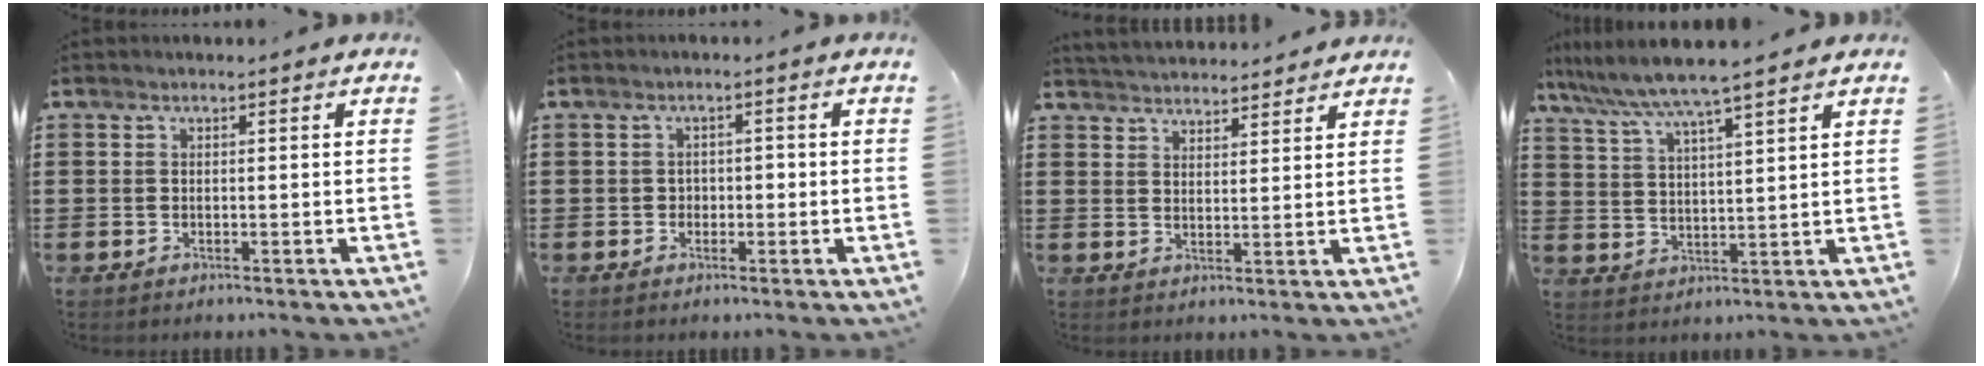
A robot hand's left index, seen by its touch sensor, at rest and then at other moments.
{"total": 1.4, "force": [-0.4, 1.2, 0.6], "torque": [-0.016, 0.004, -0.013]}
{"total": 3.4, "force": [3.4, -0.1, -0.2], "torque": [-0.008, -0.014, 0.063]}
{"total": 6.3, "force": [5.4, -0.4, 3.2], "torque": [-0.081, -0.027, 0.091]}